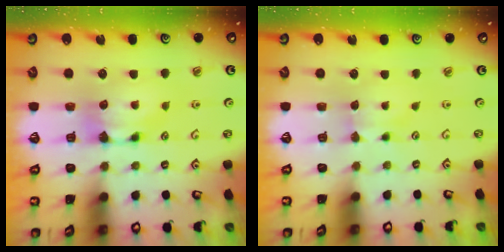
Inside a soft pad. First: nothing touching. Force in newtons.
{"total": 2.1, "press": 2.1, "slide": 0.5}